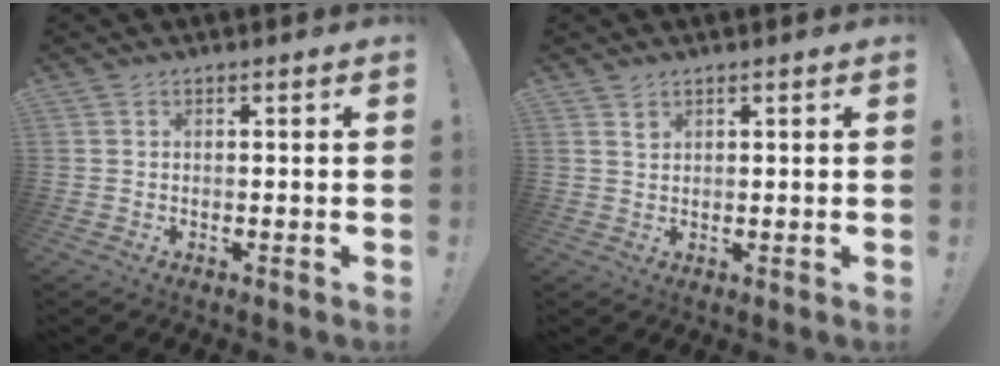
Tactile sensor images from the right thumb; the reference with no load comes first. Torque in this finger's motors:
{"motor_torque": [0.00, -0.20, -0.22, 0.44, 0.00]}